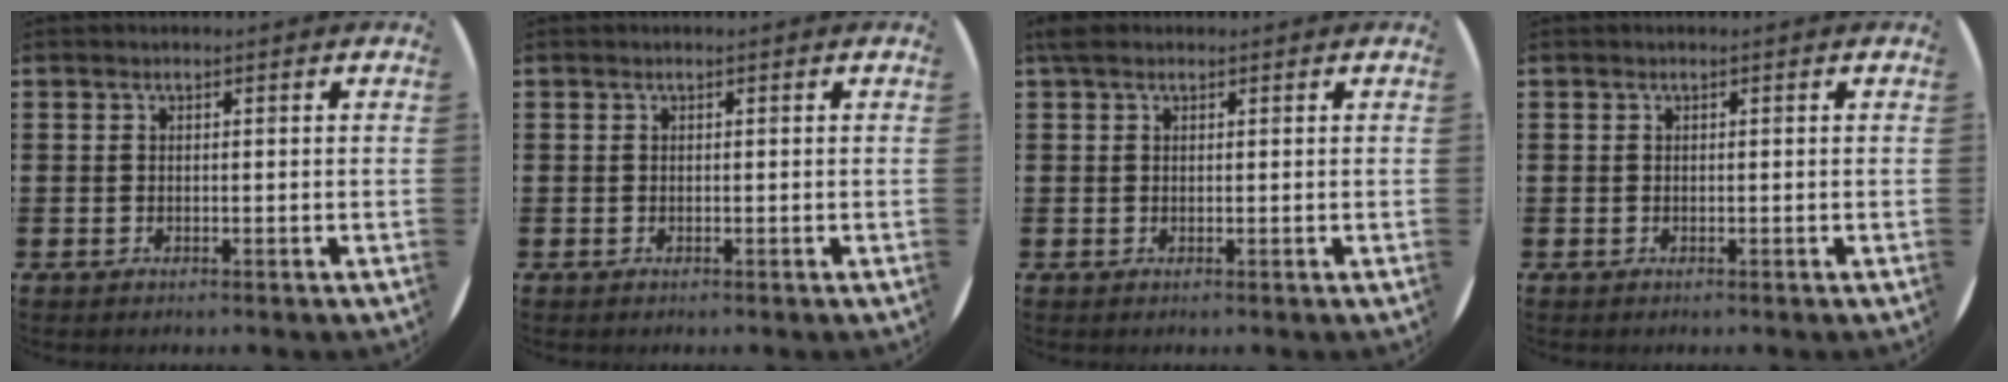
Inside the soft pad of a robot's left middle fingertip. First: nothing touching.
{"total": 0.0}
{"total": 1.2, "force": [0.9, 0.6, 0.5], "torque": [-0.004, 0.002, 0.015]}
{"total": 0.0}